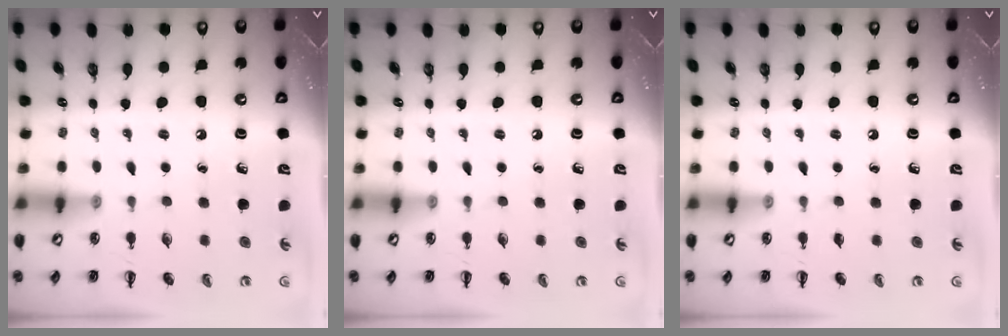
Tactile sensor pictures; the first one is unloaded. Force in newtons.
{"total": 0.0}
{"total": 0.0}